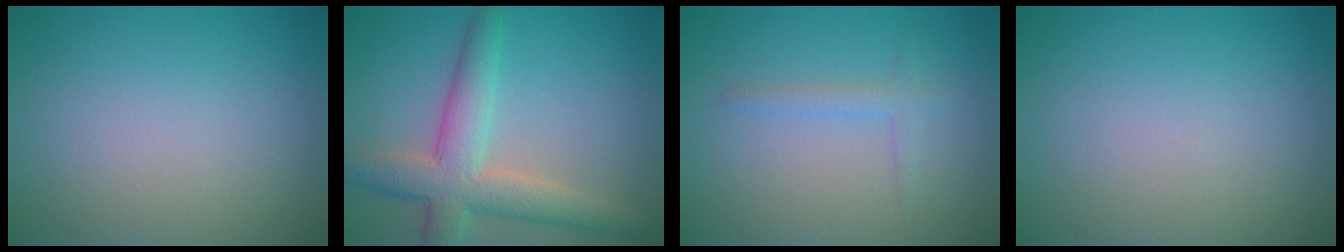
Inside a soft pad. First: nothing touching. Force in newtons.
{"total": 6.0, "press": 6.0, "slide": 0.3}
{"total": 1.4, "press": 1.4, "slide": 0.1}
{"total": 0.0}